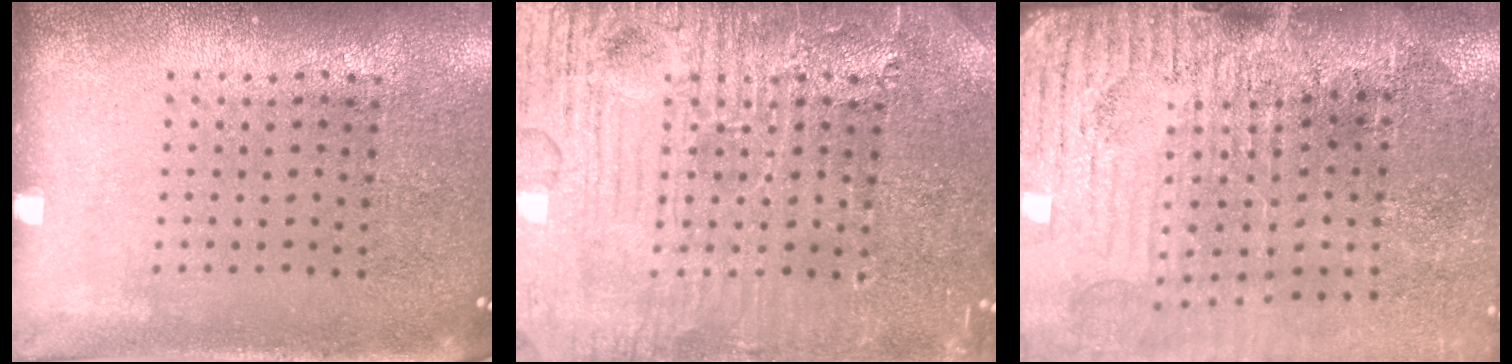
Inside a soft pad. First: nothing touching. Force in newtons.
{"total": 6.8, "press": 6.7, "slide": 0.7}
{"total": 4.2, "press": 3.7, "slide": 1.8}